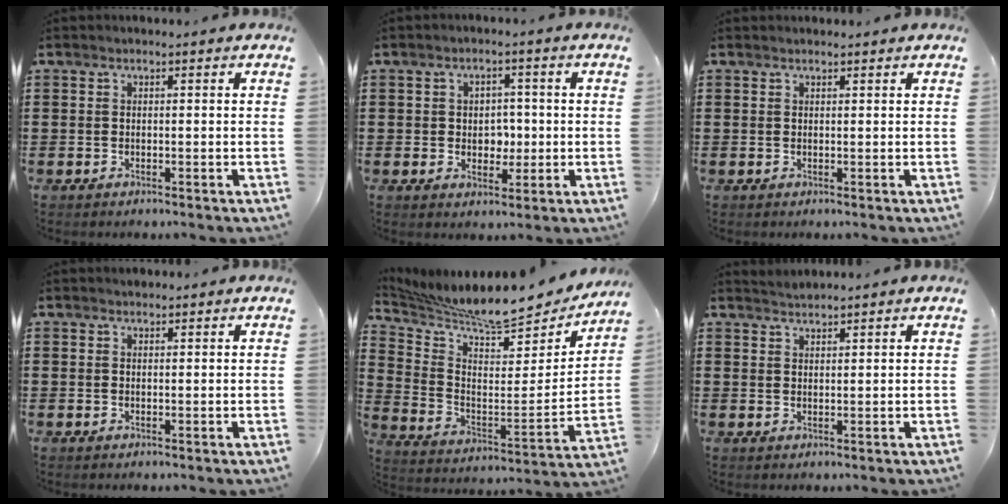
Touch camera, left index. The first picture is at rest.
{"total": 3.7, "force": [0.0, 2.9, 2.2], "torque": [-0.037, 0.002, -0.008]}
{"total": 0.7, "force": [0.6, 0.1, 0.0], "torque": [-0.001, 0.000, 0.013]}
{"total": 0.6, "force": [0.5, 0.2, 0.1], "torque": [-0.002, 0.001, 0.011]}
{"total": 7.7, "force": [7.2, -0.2, 2.7], "torque": [-0.082, -0.068, 0.114]}
{"total": 1.5, "force": [1.5, -0.1, 0.0], "torque": [-0.004, 0.003, 0.030]}